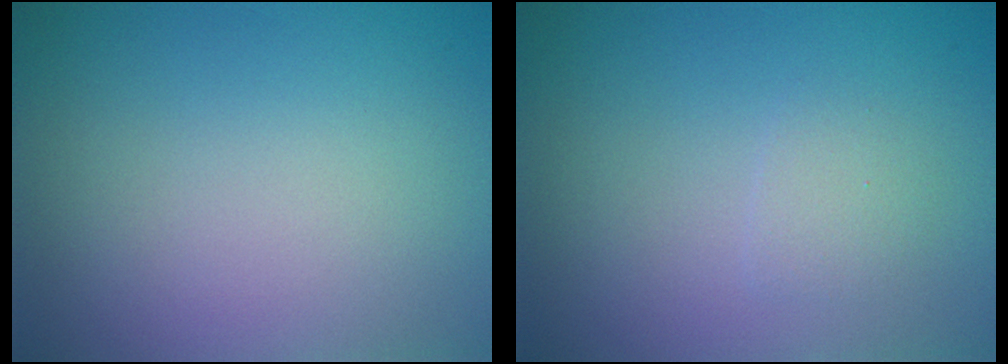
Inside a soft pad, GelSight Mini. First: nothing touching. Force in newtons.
{"total": 1.1, "press": 1.1, "slide": 0.1}